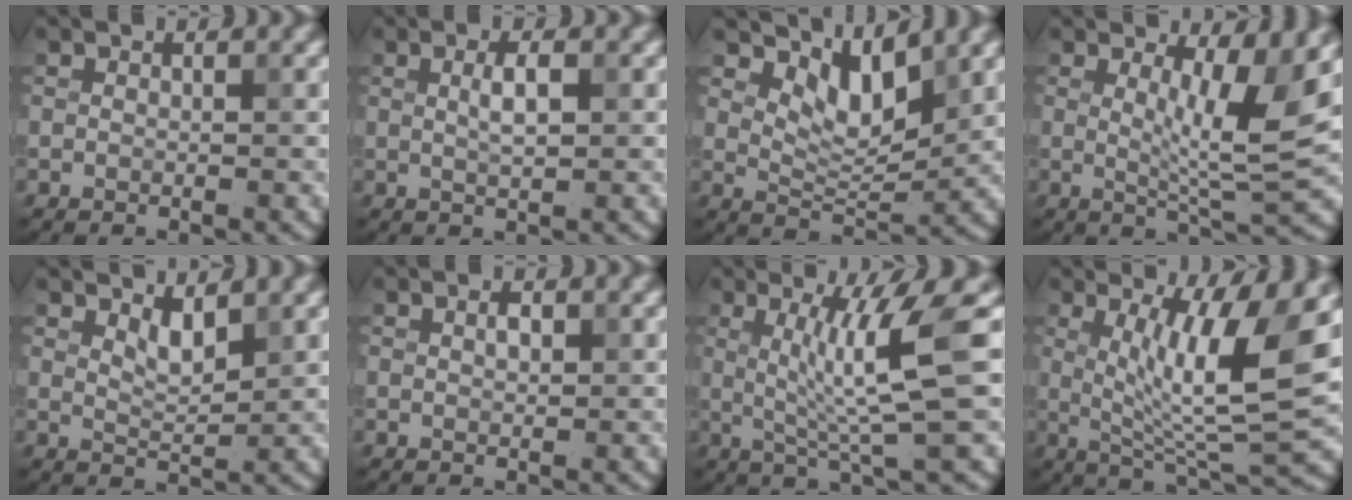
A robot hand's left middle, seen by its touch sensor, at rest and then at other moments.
{"total": 1.6, "force": [0.4, 0.2, 1.6], "torque": [-0.034, 0.003, 0.011]}
{"total": 4.1, "force": [2.8, 1.4, 2.6], "torque": [-0.054, -0.010, 0.049]}
{"total": 5.0, "force": [1.2, 1.0, 4.7], "torque": [-0.078, -0.011, 0.023]}
{"total": 1.6, "force": [1.1, 0.4, 1.1], "torque": [-0.024, -0.005, 0.027]}
{"total": 0.9, "force": [0.3, 0.4, 0.7], "torque": [-0.013, 0.003, 0.009]}
{"total": 6.3, "force": [0.9, 0.2, 6.2], "torque": [-0.115, 0.000, 0.023]}
{"total": 8.8, "force": [1.6, 1.7, 8.5], "torque": [-0.141, -0.014, 0.037]}